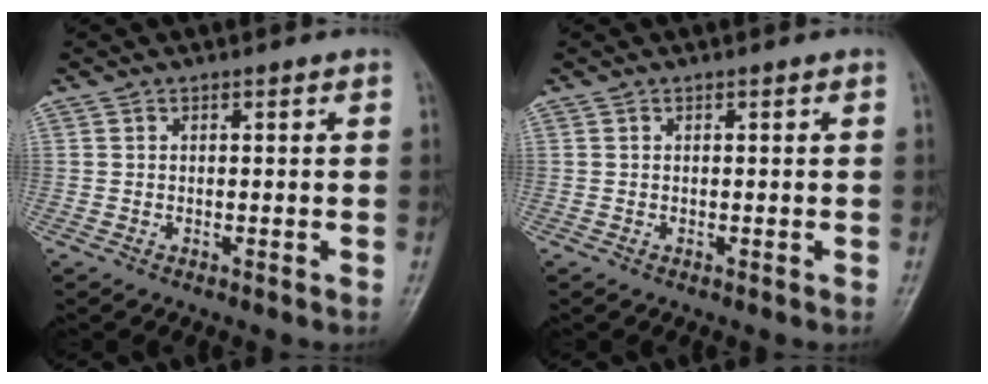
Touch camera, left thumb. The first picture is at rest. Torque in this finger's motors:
{"motor_torque": [-0.07, -0.07, 0.09, 0.03, 0.00]}